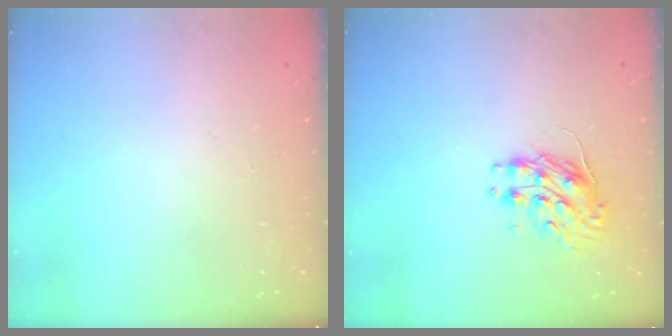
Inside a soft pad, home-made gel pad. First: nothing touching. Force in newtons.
{"total": 9.0, "press": 9.0, "slide": 0.6}